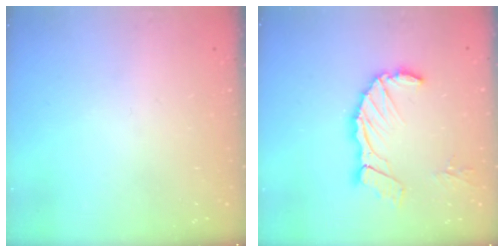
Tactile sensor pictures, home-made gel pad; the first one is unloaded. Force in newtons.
{"total": 11.8, "press": 11.7, "slide": 1.6}